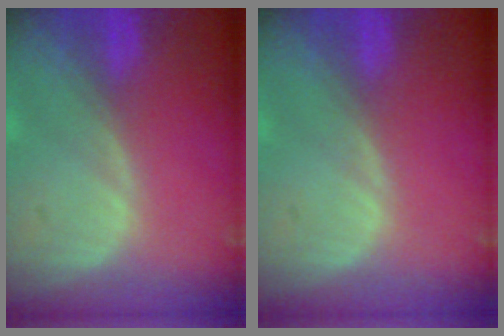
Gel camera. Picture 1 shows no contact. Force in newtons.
{"total": 0.0}